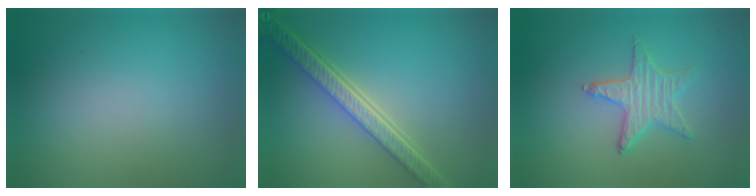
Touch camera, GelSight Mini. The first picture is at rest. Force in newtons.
{"total": 5.6, "press": 4.3, "slide": 3.6}
{"total": 1.9, "press": 1.9, "slide": 0.2}